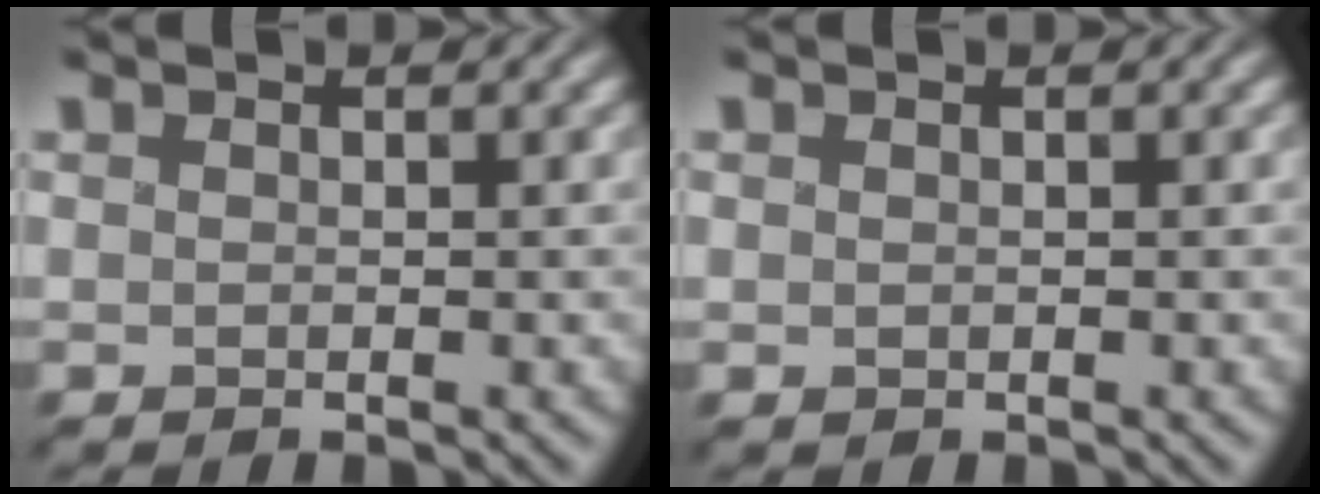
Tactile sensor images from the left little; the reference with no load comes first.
{"total": 0.0}